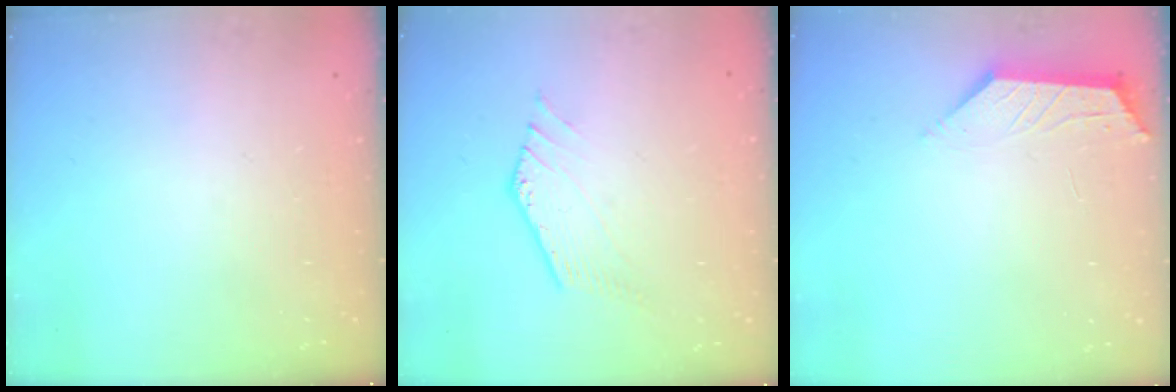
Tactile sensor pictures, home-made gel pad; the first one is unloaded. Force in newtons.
{"total": 2.0, "press": 2.0, "slide": 0.4}
{"total": 1.9, "press": 1.9, "slide": 0.4}